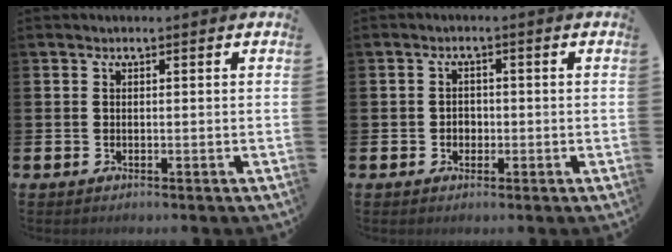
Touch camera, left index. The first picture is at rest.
{"total": 1.7, "force": [-0.3, 1.6, 0.6], "torque": [-0.003, 0.002, -0.011]}